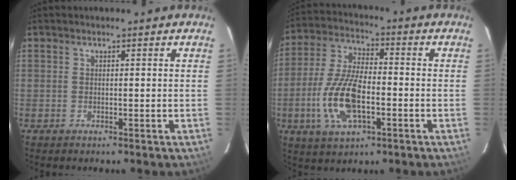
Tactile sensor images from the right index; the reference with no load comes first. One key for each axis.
{"total": 13.6, "fx": -3.8, "fy": 5.8, "fz": 11.7, "tx": -0.251, "ty": -0.001, "tz": -0.071}